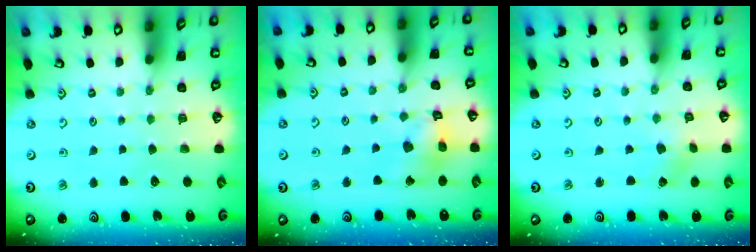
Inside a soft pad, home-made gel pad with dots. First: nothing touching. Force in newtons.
{"total": 10.0, "press": 9.9, "slide": 1.0}
{"total": 0.6, "press": 0.6, "slide": 0.1}